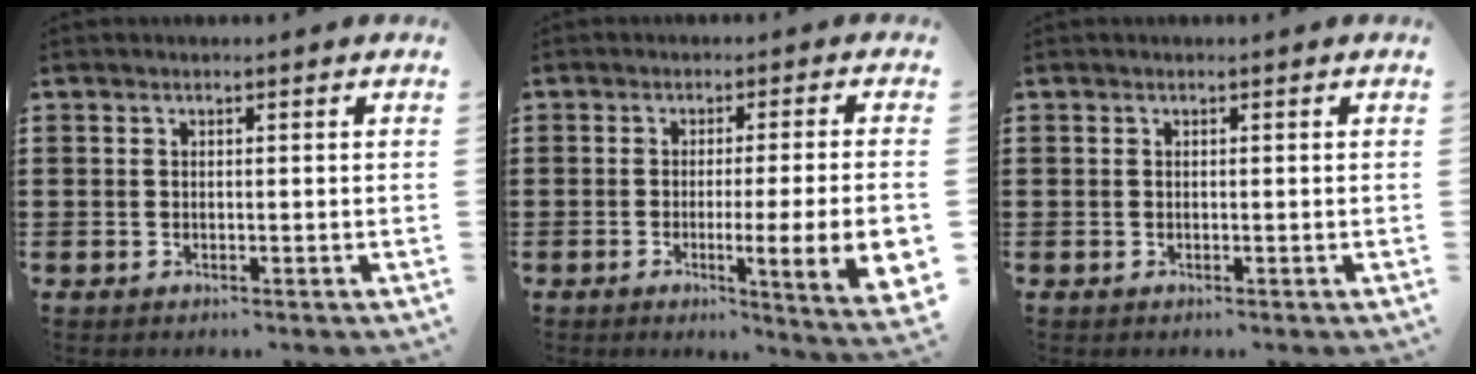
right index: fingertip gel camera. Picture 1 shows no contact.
{"total": 7.2, "force": [-1.4, 0.3, 7.1], "torque": [-0.105, -0.017, -0.025]}
{"total": 0.0}